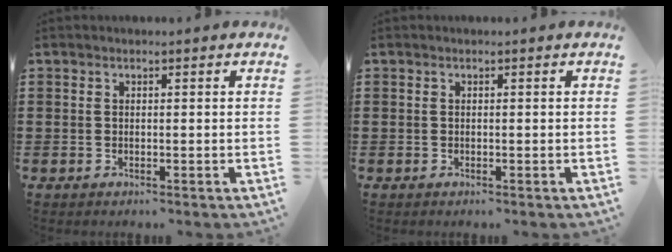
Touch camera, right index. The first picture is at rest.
{"total": 0.0}